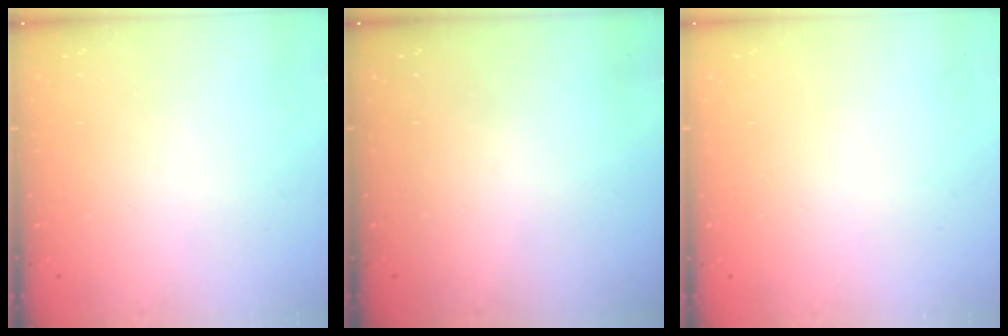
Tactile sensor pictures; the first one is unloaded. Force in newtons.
{"total": 0.0}
{"total": 2.5, "press": 2.5, "slide": 0.2}